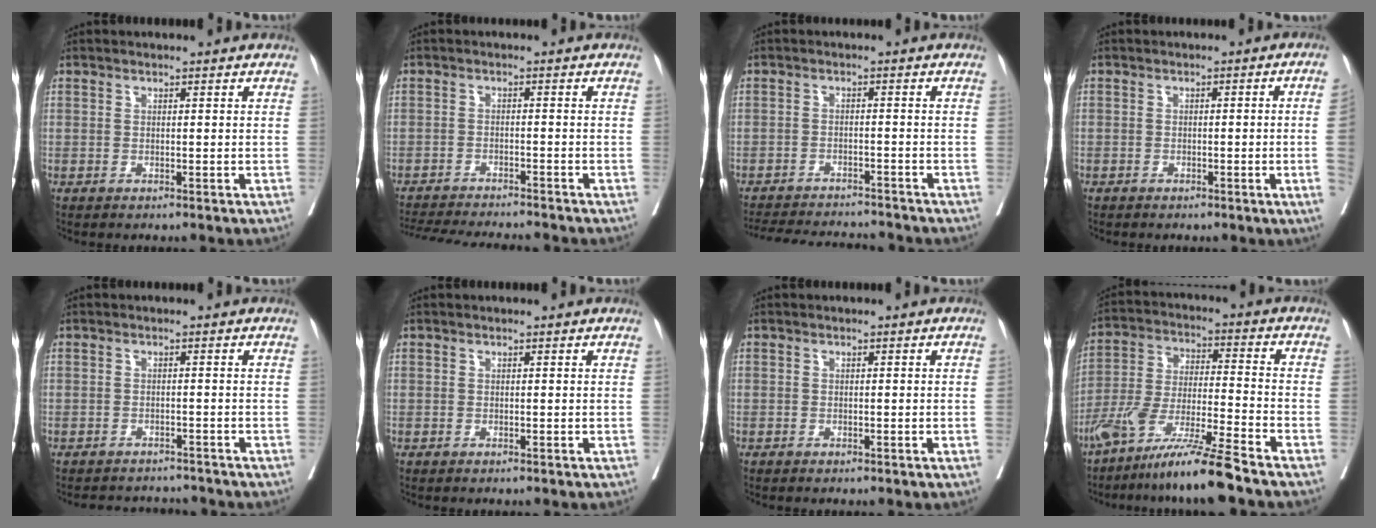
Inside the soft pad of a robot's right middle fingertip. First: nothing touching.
{"total": 12.7, "force": [-11.8, 1.0, 4.5], "torque": [-0.069, -0.013, -0.167]}
{"total": 12.0, "force": [-11.4, 1.6, 3.3], "torque": [-0.056, 0.000, -0.158]}
{"total": 3.9, "force": [-0.9, -1.0, 3.7], "torque": [-0.041, 0.001, -0.012]}
{"total": 4.9, "force": [-4.8, 1.1, -0.1], "torque": [0.007, 0.005, -0.066]}
{"total": 0.0}
{"total": 0.0}
{"total": 12.7, "force": [-9.7, -0.4, 8.2], "torque": [-0.156, -0.022, -0.182]}